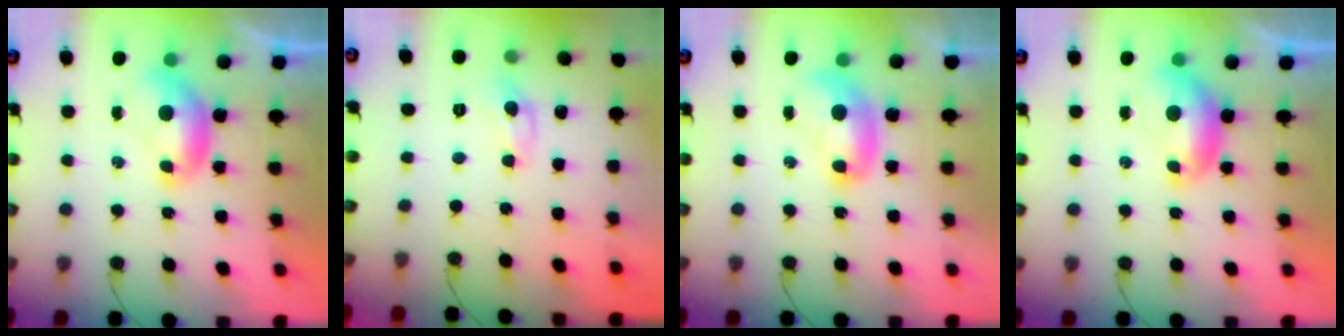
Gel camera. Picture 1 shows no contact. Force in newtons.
{"total": 2.4, "press": 2.4, "slide": 0.3}
{"total": 2.0, "press": 2.0, "slide": 0.2}
{"total": 0.9, "press": 0.8, "slide": 0.3}